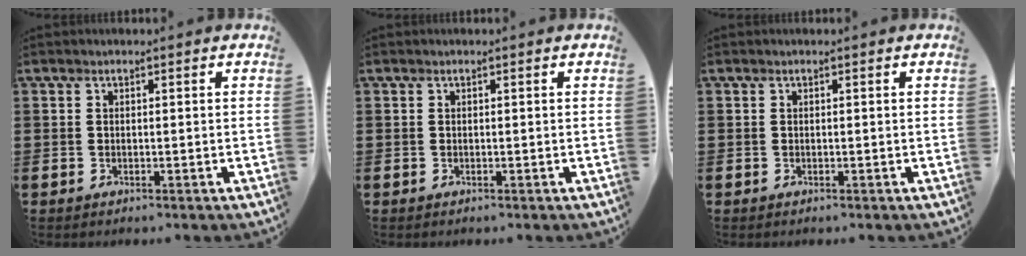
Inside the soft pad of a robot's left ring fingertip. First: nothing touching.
{"total": 0.0}
{"total": 0.0}